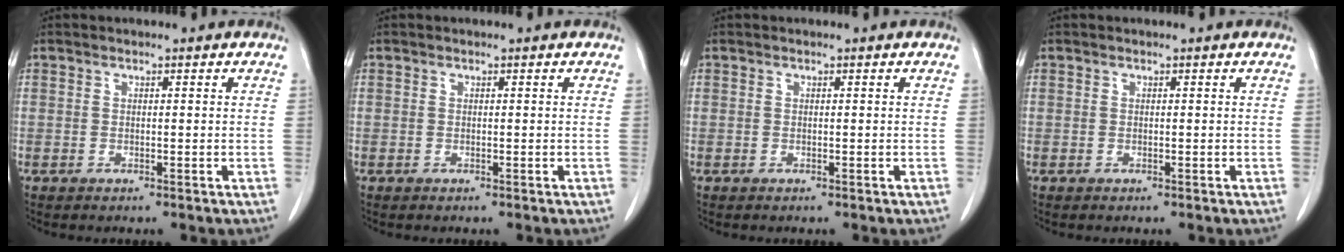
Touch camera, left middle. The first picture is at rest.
{"total": 0.0}
{"total": 0.0}
{"total": 0.0}